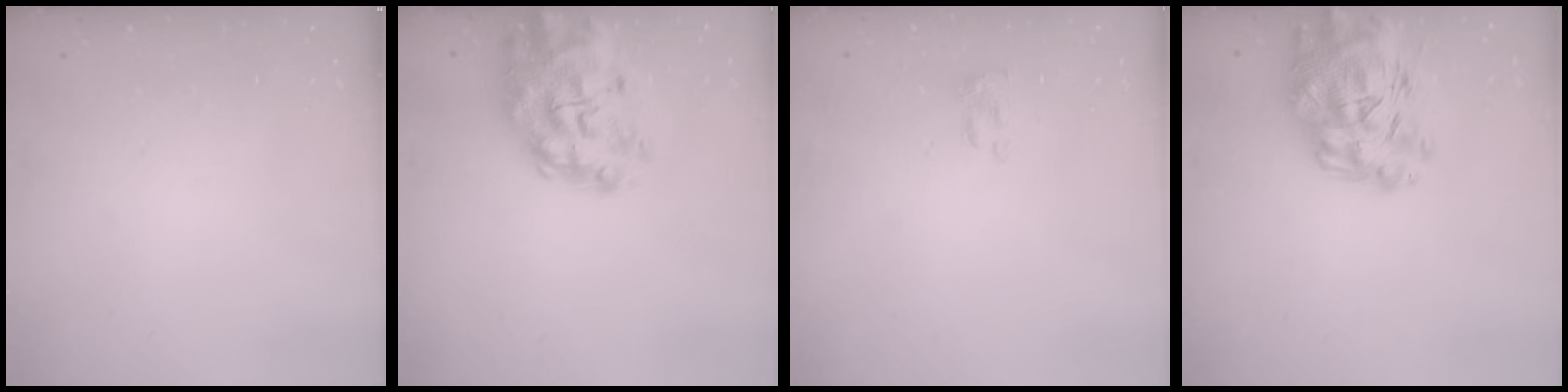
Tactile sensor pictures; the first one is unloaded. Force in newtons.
{"total": 14.3, "press": 13.5, "slide": 4.8}
{"total": 1.4, "press": 1.3, "slide": 0.6}
{"total": 17.4, "press": 16.5, "slide": 5.7}